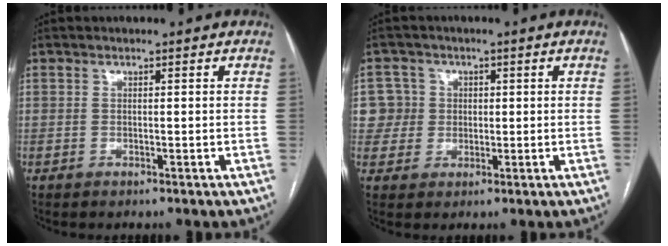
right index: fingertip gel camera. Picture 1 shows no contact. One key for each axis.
{"total": 5.1, "fx": 0.9, "fy": 5.1, "fz": -0.3, "tx": 0.021, "ty": 0.018, "tz": 0.020}